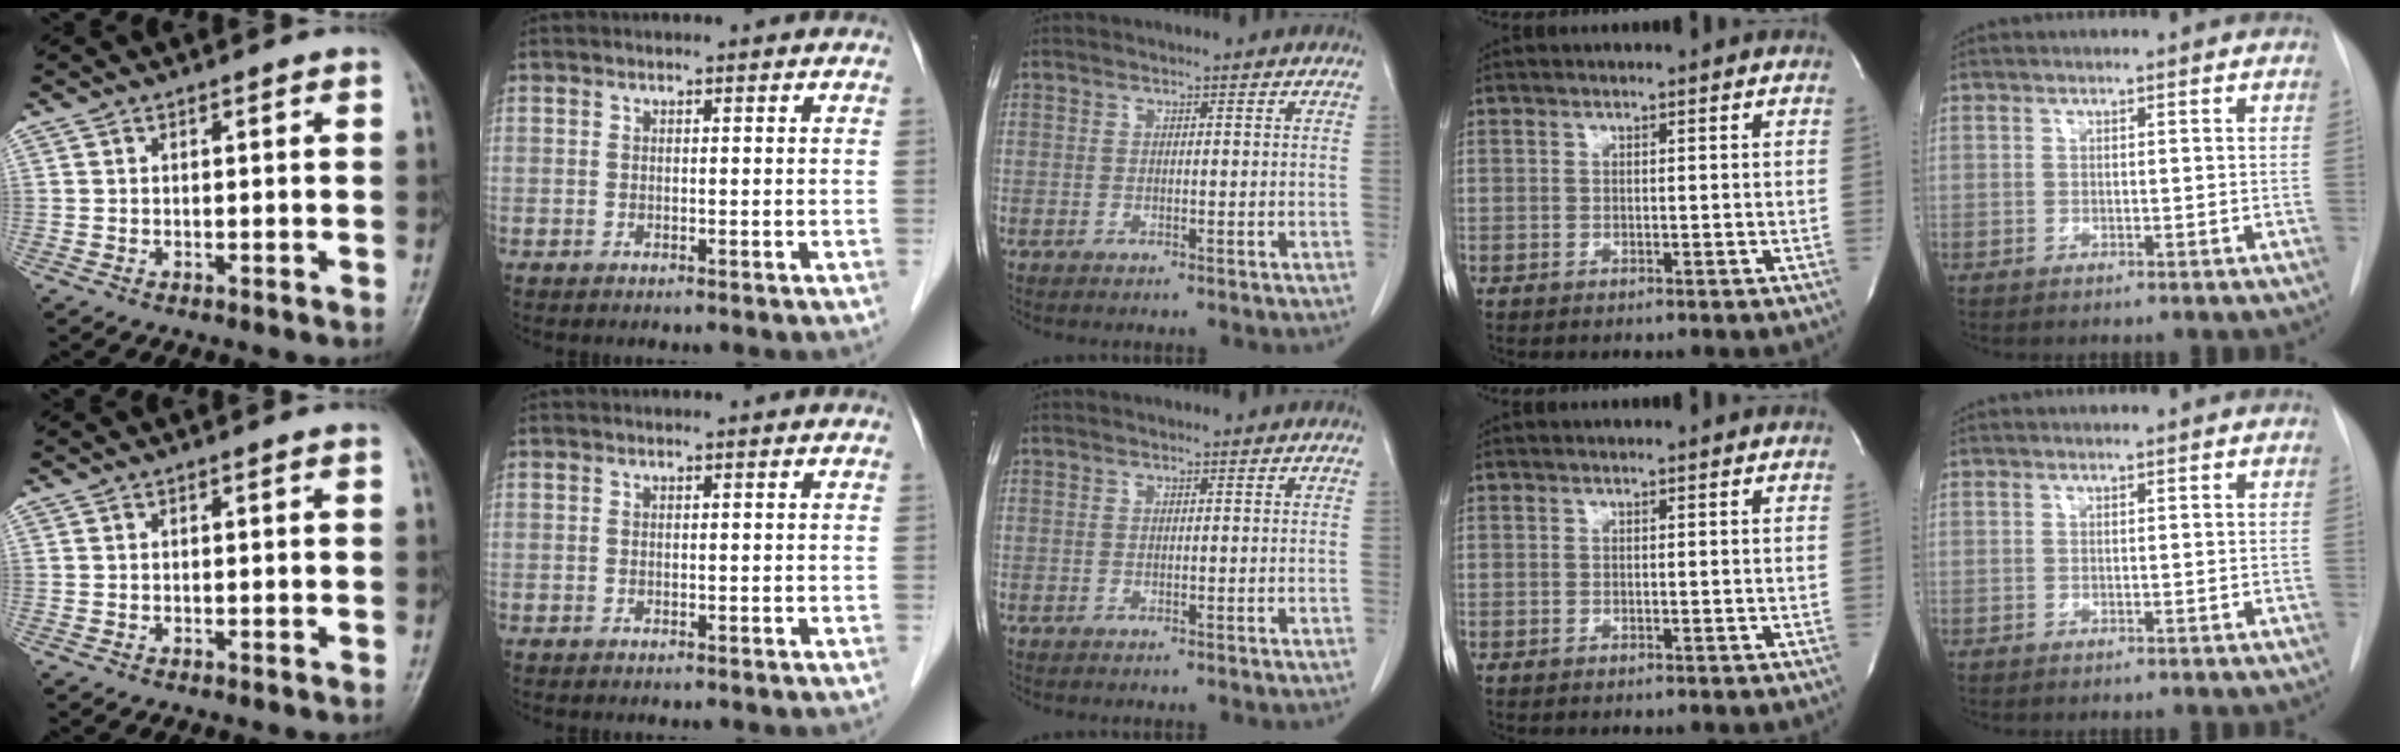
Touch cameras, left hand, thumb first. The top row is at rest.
{}